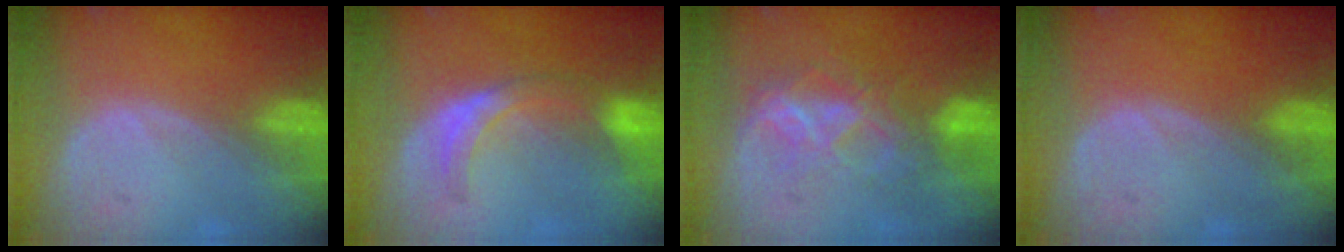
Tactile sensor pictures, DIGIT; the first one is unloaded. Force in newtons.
{"total": 5.7, "press": 5.4, "slide": 1.9}
{"total": 6.5, "press": 6.4, "slide": 1.1}
{"total": 0.0}